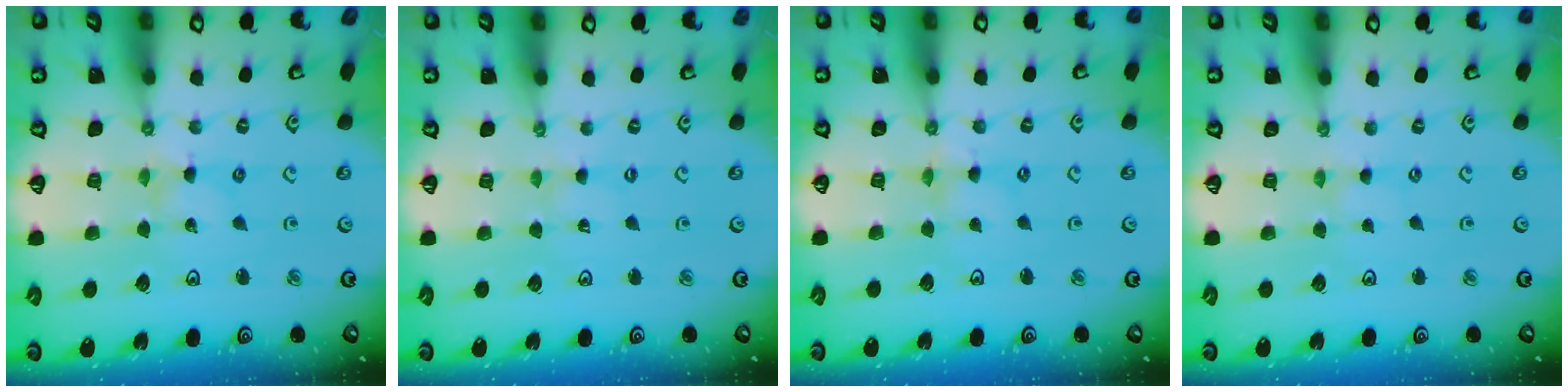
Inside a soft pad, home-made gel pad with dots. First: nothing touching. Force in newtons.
{"total": 0.0}
{"total": 1.7, "press": 1.6, "slide": 0.3}
{"total": 0.5, "press": 0.5, "slide": 0.1}